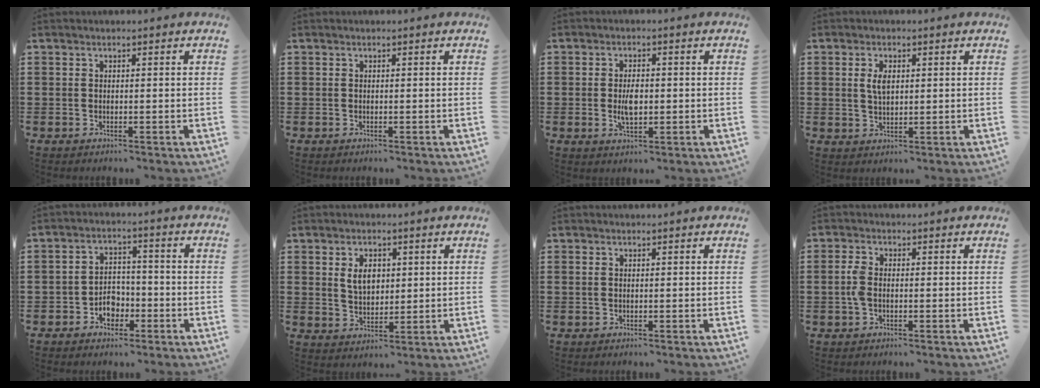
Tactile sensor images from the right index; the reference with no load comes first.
{"total": 0.0}
{"total": 3.8, "force": [-0.2, 1.9, 3.3], "torque": [-0.054, 0.002, -0.006]}
{"total": 3.1, "force": [0.8, 1.5, 2.6], "torque": [-0.056, 0.007, 0.013]}
{"total": 4.2, "force": [-2.1, 3.1, 1.9], "torque": [-0.039, 0.008, -0.042]}
{"total": 4.3, "force": [1.2, 2.8, 3.0], "torque": [-0.060, 0.009, 0.018]}
{"total": 0.7, "force": [0.1, 0.5, 0.6], "torque": [-0.013, 0.002, 0.002]}
{"total": 2.8, "force": [-0.3, 1.4, 2.4], "torque": [-0.062, -0.002, -0.011]}